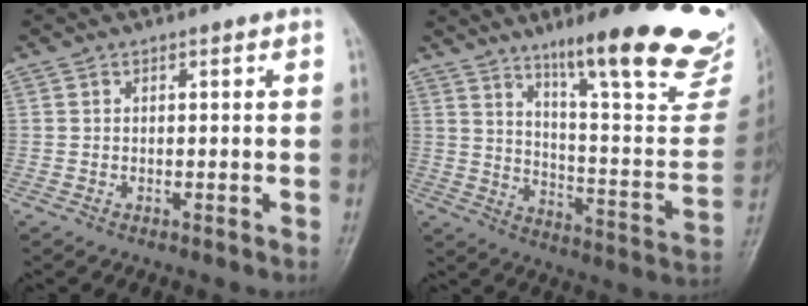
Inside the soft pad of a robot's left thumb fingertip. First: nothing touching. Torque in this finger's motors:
{"motor_torque": [0.25, 0.16, 1.41, -1.35, 0.08]}